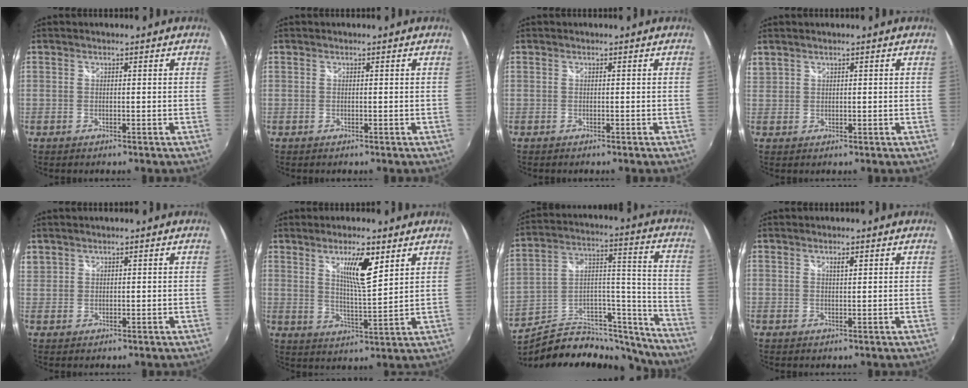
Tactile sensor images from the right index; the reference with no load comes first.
{"total": 0.0}
{"total": 0.7, "force": [0.5, -0.1, -0.4], "torque": [0.007, 0.000, 0.005]}
{"total": 2.8, "force": [2.2, 1.6, 0.8], "torque": [-0.008, 0.006, 0.046]}
{"total": 3.5, "force": [2.3, 2.5, 0.7], "torque": [-0.004, 0.010, 0.049]}
{"total": 8.1, "force": [4.5, 1.4, 6.6], "torque": [-0.111, -0.004, 0.078]}
{"total": 21.4, "force": [-18.5, 7.6, 7.8], "torque": [-0.102, 0.053, -0.277]}
{"total": 1.2, "force": [0.7, 0.4, 0.9], "torque": [-0.014, 0.003, 0.011]}